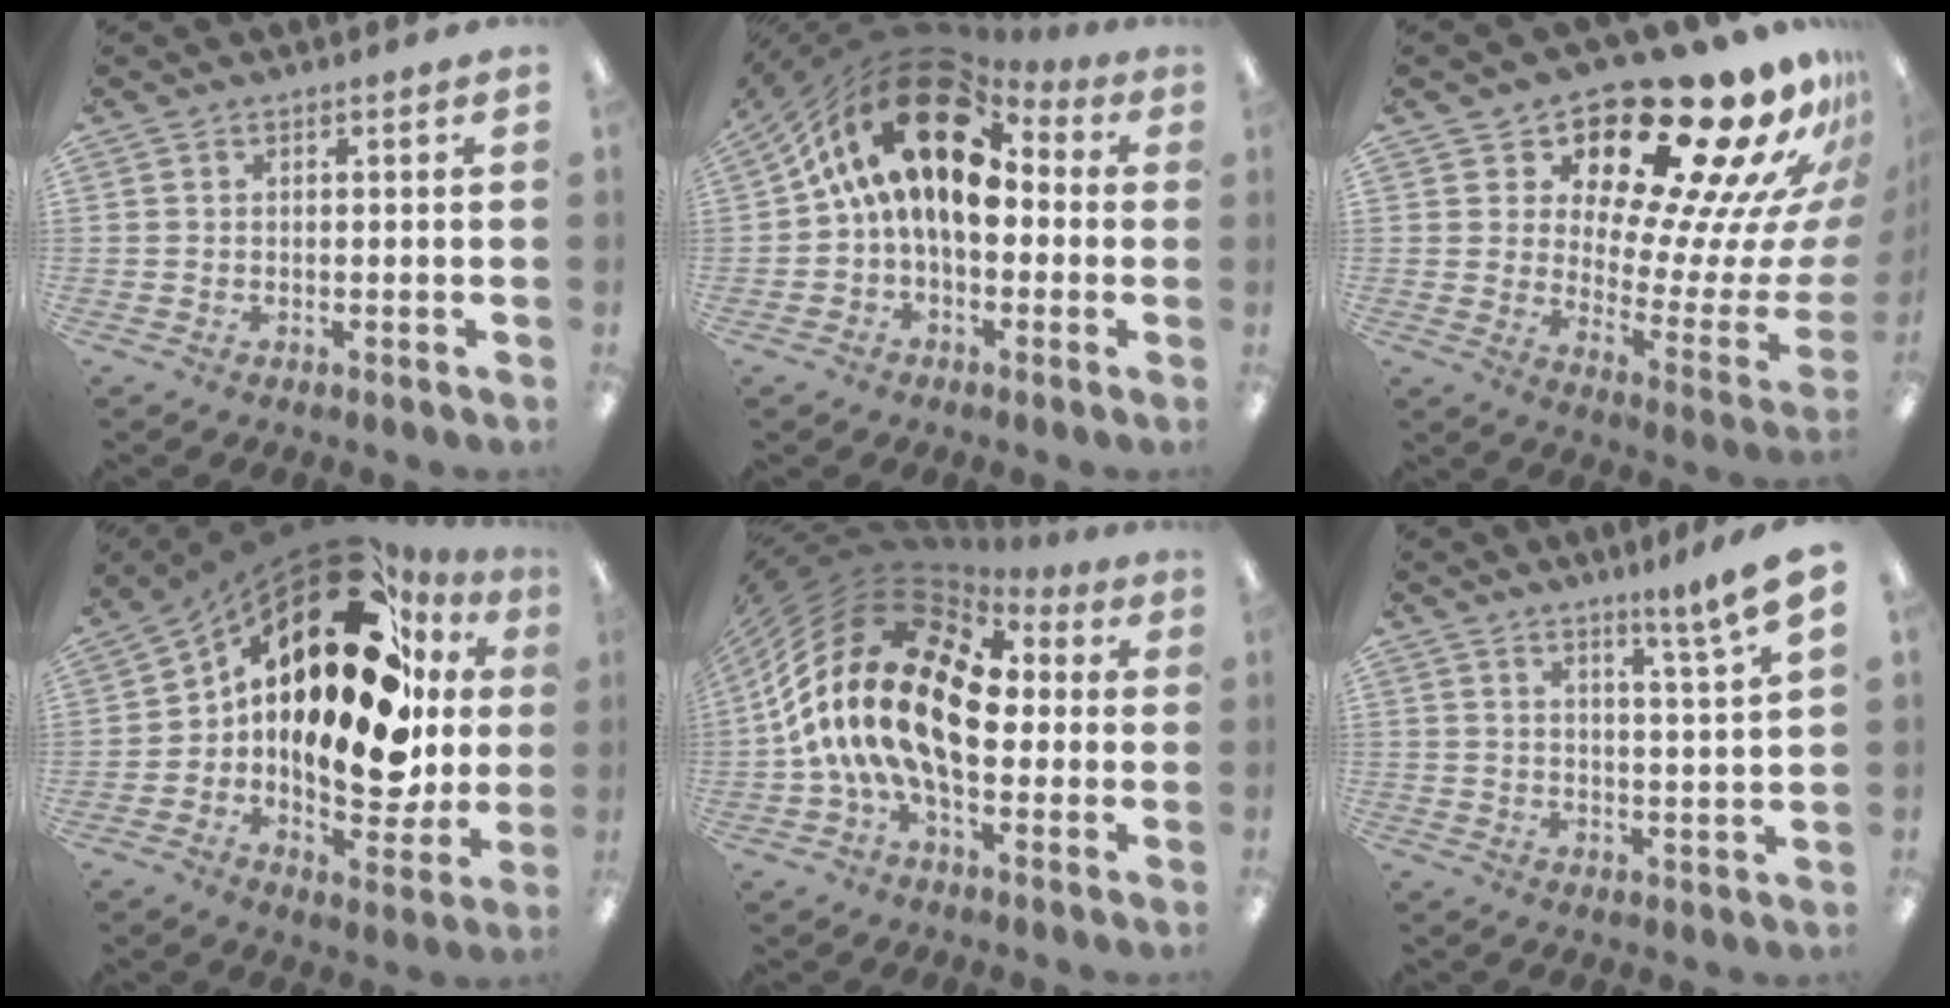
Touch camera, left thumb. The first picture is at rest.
{"total": 19.9, "force": [5.4, 11.2, 15.5], "torque": [-0.300, -0.010, 0.088]}
{"total": 25.8, "force": [19.4, 8.1, 14.9], "torque": [-0.195, -0.169, 0.329]}
{"total": 26.2, "force": [8.6, 13.3, 20.9], "torque": [-0.333, -0.065, 0.145]}
{"total": 23.9, "force": [-1.2, 14.3, 19.1], "torque": [-0.399, 0.011, -0.013]}
{"total": 9.0, "force": [6.9, -0.3, 5.9], "torque": [-0.082, -0.054, 0.105]}